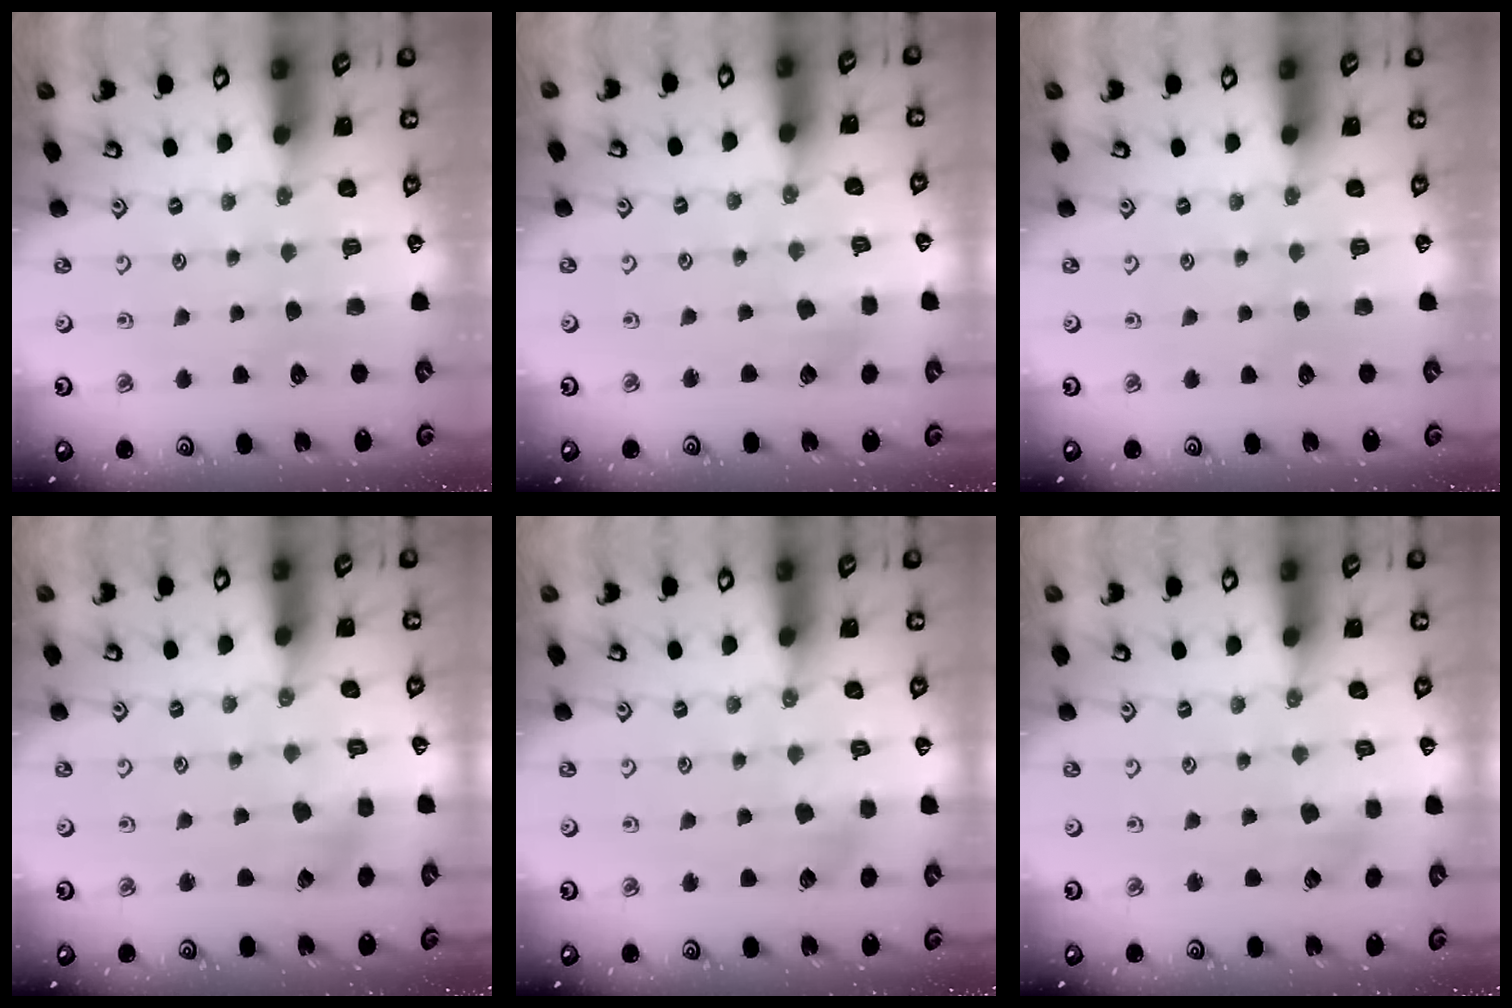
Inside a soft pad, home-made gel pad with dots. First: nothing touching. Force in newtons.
{"total": 2.3, "press": 2.3, "slide": 0.3}
{"total": 0.0}
{"total": 2.5, "press": 2.5, "slide": 0.4}
{"total": 3.8, "press": 3.8, "slide": 0.5}
{"total": 2.6, "press": 2.6, "slide": 0.4}